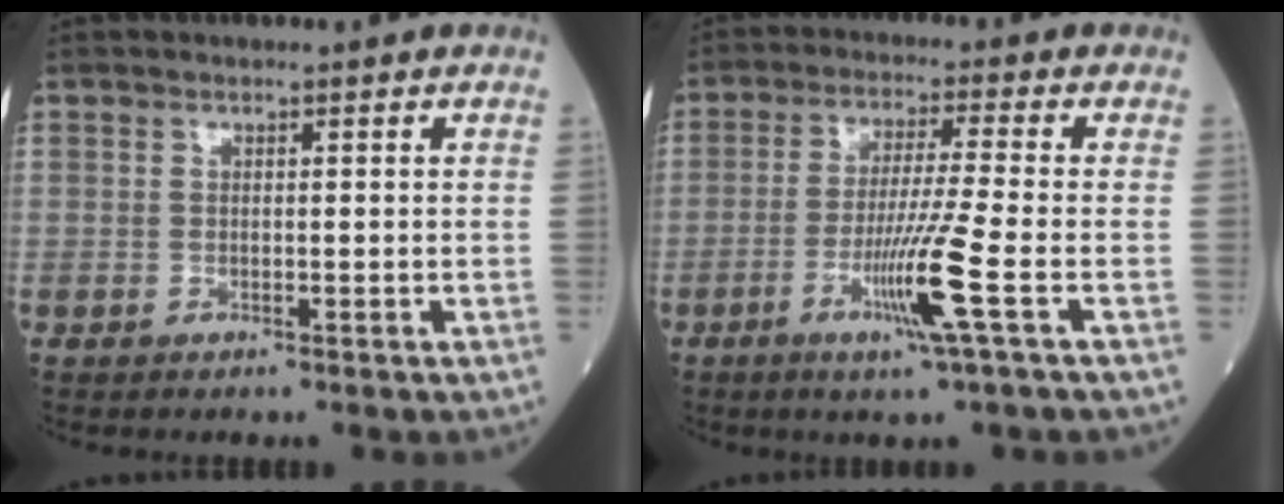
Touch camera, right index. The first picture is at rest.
{"total": 8.7, "force": [-3.3, -1.5, 7.9], "torque": [-0.153, -0.019, -0.064]}